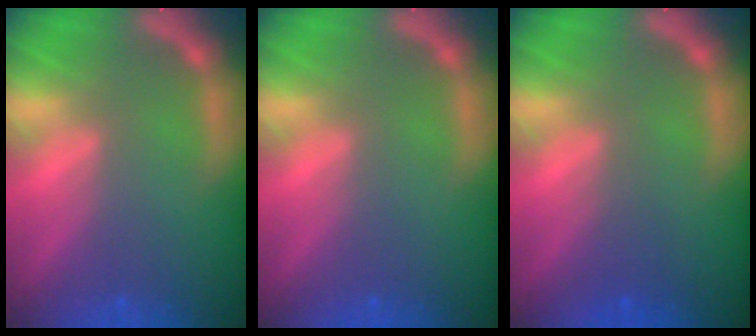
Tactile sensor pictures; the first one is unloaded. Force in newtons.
{"total": 0.0}
{"total": 1.5}